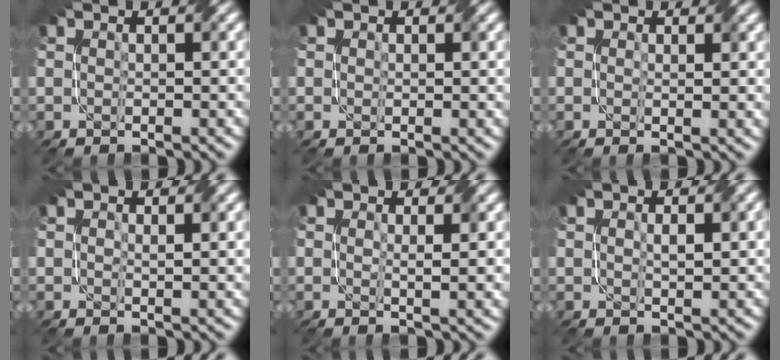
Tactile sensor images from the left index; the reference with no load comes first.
{"total": 0.9, "force": [0.4, 0.4, 0.7], "torque": [-0.007, -0.003, 0.008]}
{"total": 1.2, "force": [0.5, 0.1, 1.1], "torque": [-0.016, -0.003, 0.009]}
{"total": 1.5, "force": [0.8, 0.5, 1.2], "torque": [-0.019, -0.003, 0.016]}
{"total": 2.3, "force": [0.7, 0.4, 2.1], "torque": [-0.028, -0.002, 0.009]}
{"total": 1.9, "force": [0.4, 0.6, 1.8], "torque": [-0.033, -0.001, 0.011]}